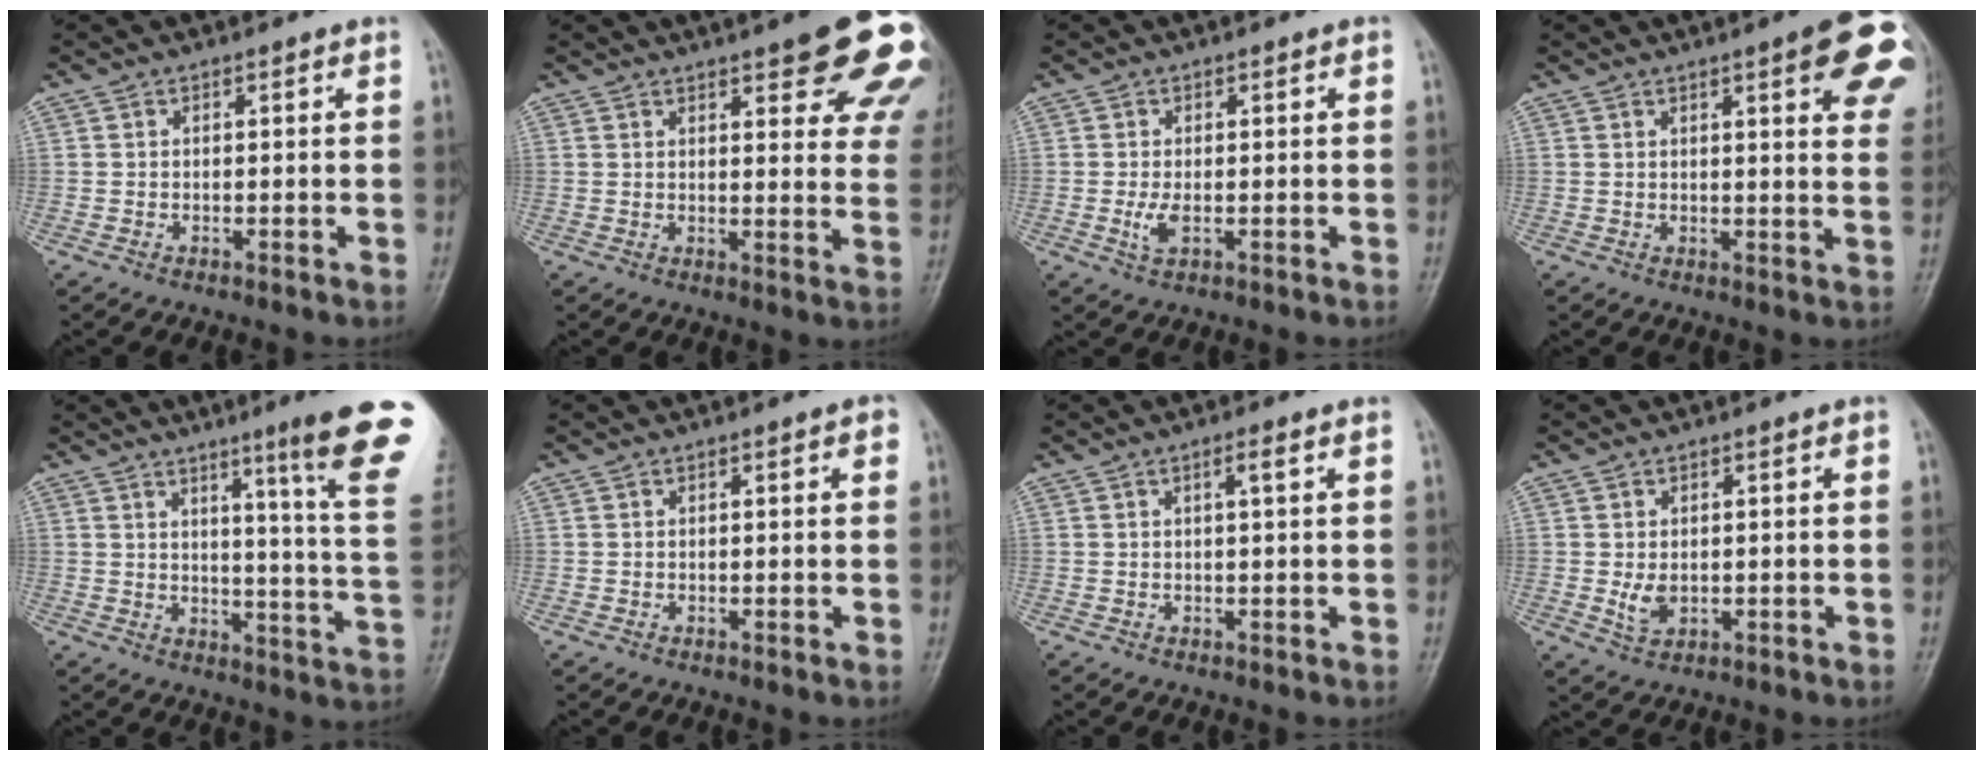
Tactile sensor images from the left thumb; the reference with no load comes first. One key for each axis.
{"total": 20.6, "fx": 11.6, "fy": 6.0, "fz": 15.8, "tx": -0.160, "ty": -0.025, "tz": 0.130}
{"total": 2.6, "fx": -0.5, "fy": 1.2, "fz": 2.3, "tx": -0.052, "ty": -0.003, "tz": -0.008}
{"total": 13.9, "fx": 6.3, "fy": 3.4, "fz": 12.0, "tx": -0.121, "ty": -0.018, "tz": 0.066}
{"total": 18.5, "fx": 11.1, "fy": 0.0, "fz": 14.8, "tx": -0.172, "ty": -0.075, "tz": 0.135}
{"total": 1.3, "fx": 0.5, "fy": 0.3, "fz": 1.2, "tx": -0.015, "ty": 0.001, "tz": 0.005}
{"total": 1.8, "fx": 0.7, "fy": 0.0, "fz": 1.6, "tx": -0.032, "ty": 0.001, "tz": 0.013}
{"total": 3.0, "fx": -0.1, "fy": 2.1, "fz": 2.1, "tx": -0.031, "ty": -0.007, "tz": 0.005}